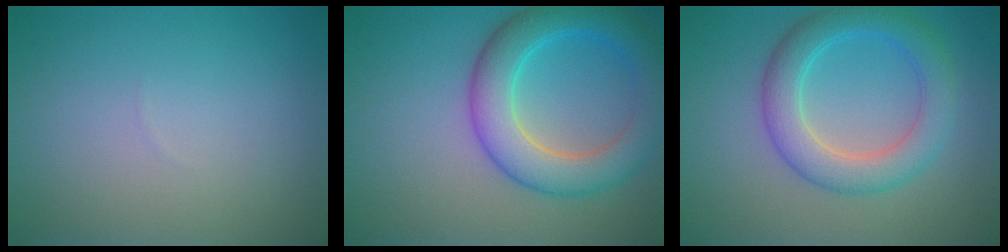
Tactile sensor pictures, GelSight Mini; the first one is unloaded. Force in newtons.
{"total": 6.7, "press": 6.6, "slide": 0.3}
{"total": 5.1, "press": 5.1, "slide": 0.1}